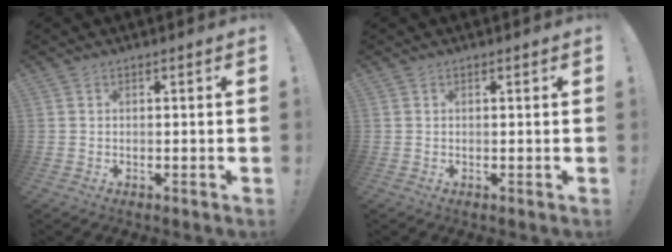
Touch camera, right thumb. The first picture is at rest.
{"total": 0.0}